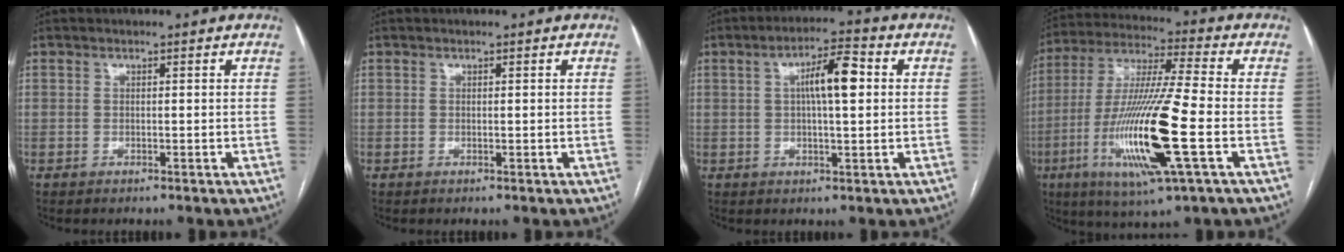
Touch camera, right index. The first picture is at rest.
{"total": 0.0}
{"total": 7.5, "force": [1.3, 1.4, 7.2], "torque": [-0.125, 0.020, 0.018]}
{"total": 18.9, "force": [-5.3, 0.8, 18.1], "torque": [-0.379, -0.023, -0.100]}